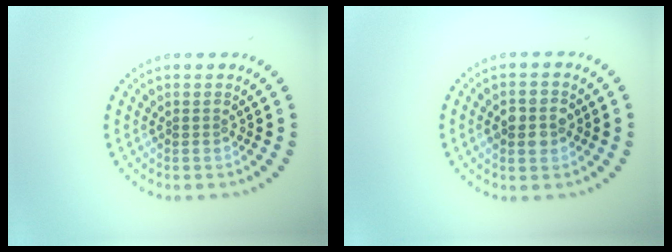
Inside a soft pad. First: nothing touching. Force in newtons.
{"total": 2.8, "press": 2.8, "slide": 0.0}